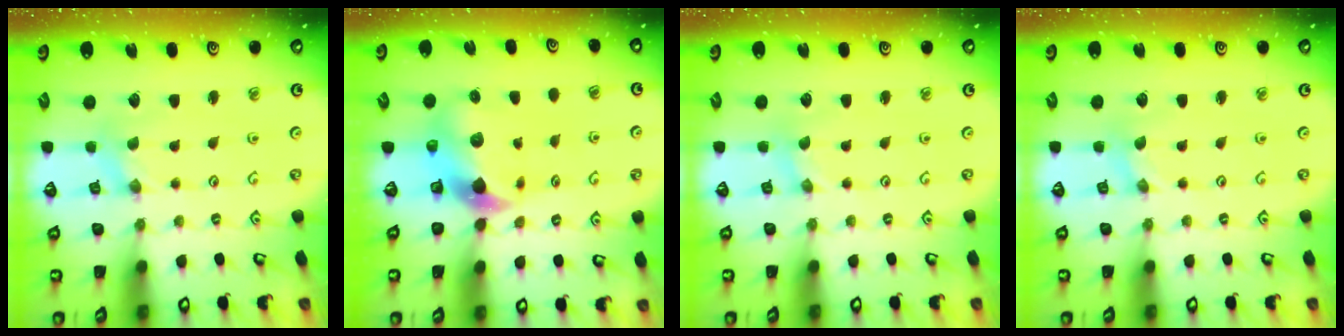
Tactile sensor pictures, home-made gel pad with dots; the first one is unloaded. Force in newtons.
{"total": 8.4, "press": 8.3, "slide": 1.3}
{"total": 0.0}
{"total": 0.0}